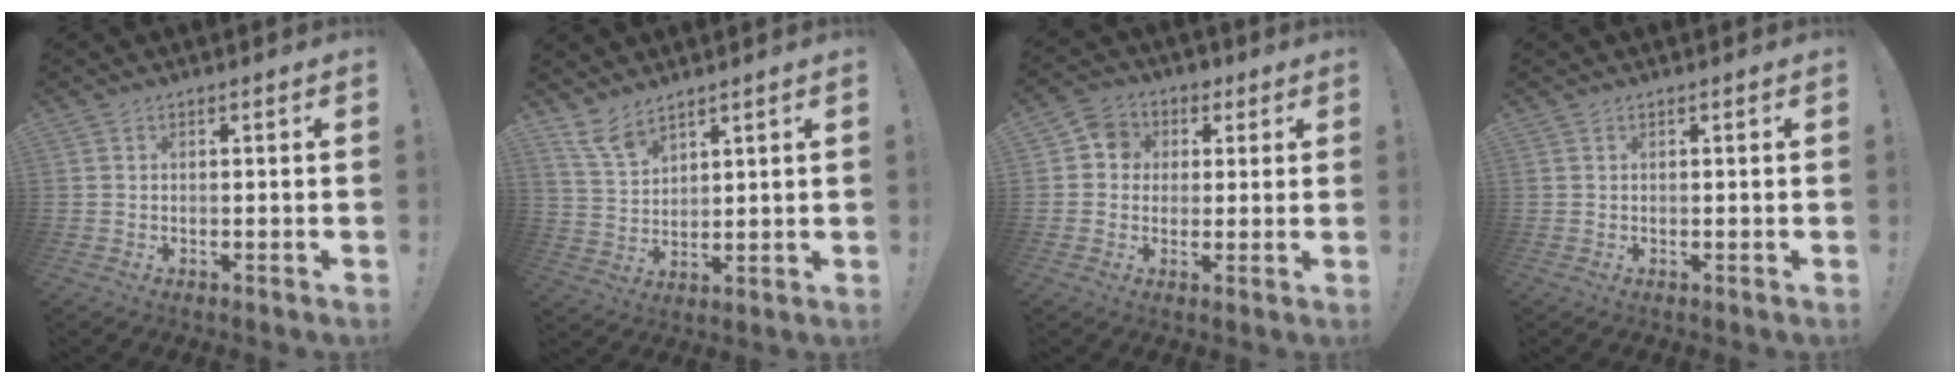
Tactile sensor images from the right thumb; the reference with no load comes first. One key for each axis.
{"total": 7.9, "fx": 6.7, "fy": 3.1, "fz": 2.9, "tx": -0.070, "ty": -0.034, "tz": 0.130}
{"total": 6.6, "fx": 0.4, "fy": 6.2, "fz": 2.1, "tx": -0.018, "ty": 0.006, "tz": 0.008}
{"total": 0.0}